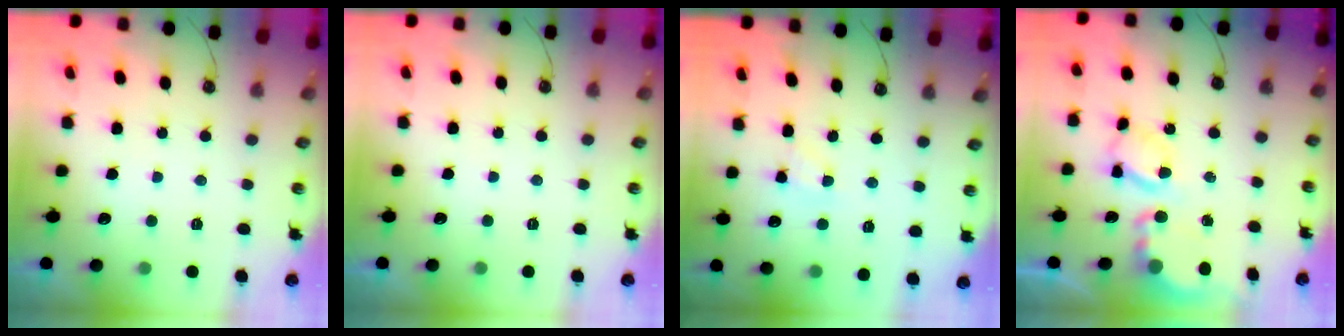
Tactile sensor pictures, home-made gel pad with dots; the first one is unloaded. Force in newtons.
{"total": 0.0}
{"total": 4.3, "press": 4.3, "slide": 0.6}
{"total": 6.4, "press": 6.4, "slide": 0.4}